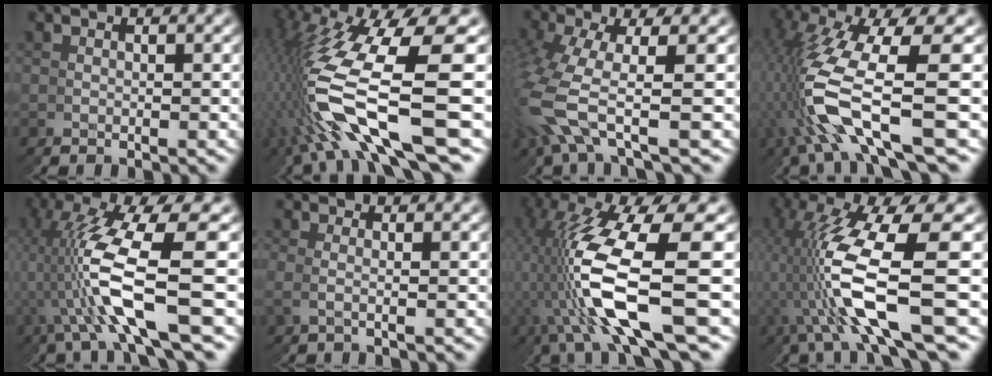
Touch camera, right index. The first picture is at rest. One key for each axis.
{"total": 13.6, "fx": -0.6, "fy": 6.9, "fz": 11.7, "tx": -0.254, "ty": -0.019, "tz": 0.001}
{"total": 4.1, "fx": -0.1, "fy": 2.1, "fz": 3.4, "tx": -0.114, "ty": -0.026, "tz": 0.008}
{"total": 10.4, "fx": -1.5, "fy": 5.9, "fz": 8.4, "tx": -0.207, "ty": -0.023, "tz": -0.021}
{"total": 10.4, "fx": 0.2, "fy": 4.4, "fz": 9.4, "tx": -0.202, "ty": -0.003, "tz": 0.004}
{"total": 0.0}
{"total": 13.3, "fx": -0.2, "fy": 6.7, "fz": 11.5, "tx": -0.241, "ty": -0.013, "tz": 0.003}
{"total": 12.0, "fx": -0.1, "fy": 5.7, "fz": 10.6, "tx": -0.226, "ty": -0.009, "tz": 0.003}